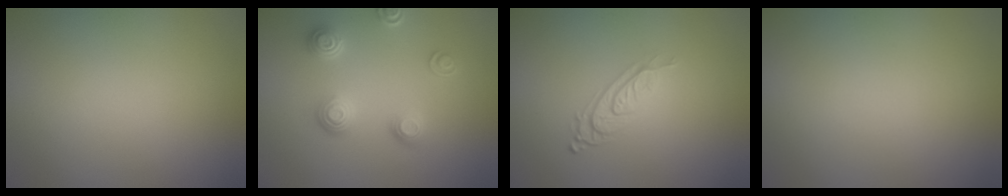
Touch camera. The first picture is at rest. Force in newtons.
{"total": 3.5, "press": 2.8, "slide": 2.2}
{"total": 2.9, "press": 1.9, "slide": 2.1}
{"total": 0.0}